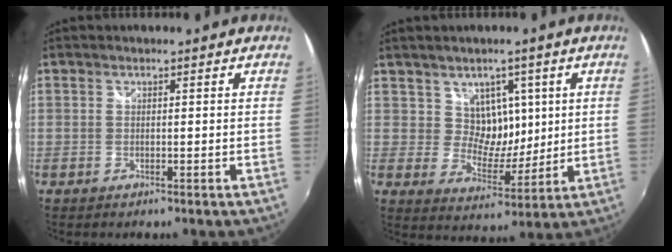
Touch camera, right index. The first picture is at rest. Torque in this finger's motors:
{"motor_torque": [0.15, 0.20, 0.00, 0.00]}